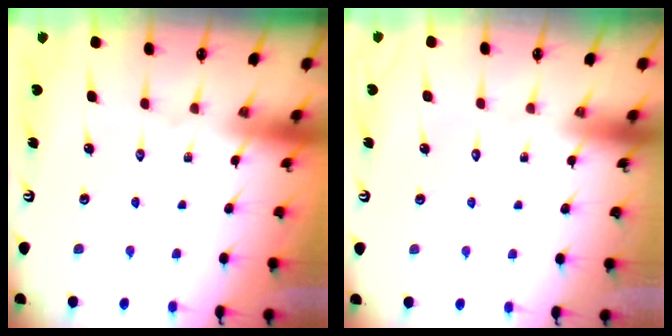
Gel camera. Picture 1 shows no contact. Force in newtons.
{"total": 1.8, "press": 1.8, "slide": 0.1}